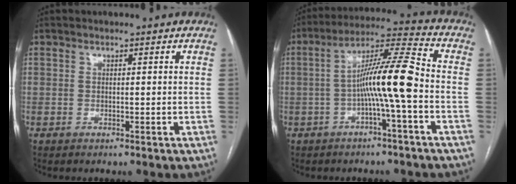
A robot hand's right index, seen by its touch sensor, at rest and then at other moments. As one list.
[{"total": 10.8, "force": [-2.1, -0.5, 10.5], "torque": [-0.184, 0.023, -0.042]}]